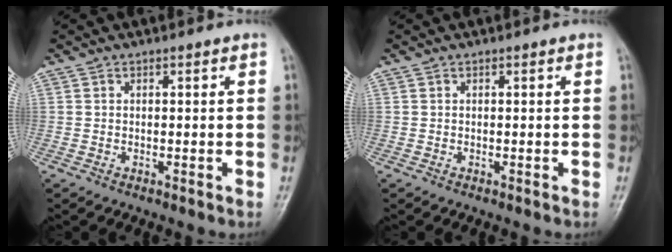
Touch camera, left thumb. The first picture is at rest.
{"total": 0.0}